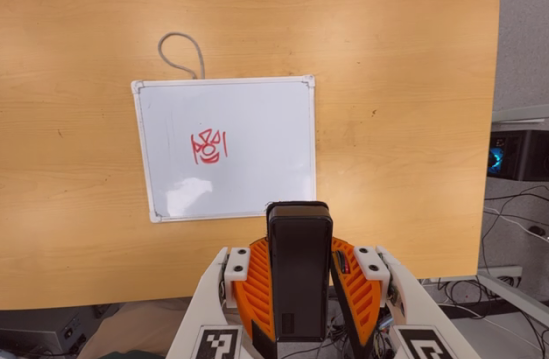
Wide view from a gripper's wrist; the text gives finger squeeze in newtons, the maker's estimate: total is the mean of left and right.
{"total": 6.5, "left": 5.3, "right": 7.8}